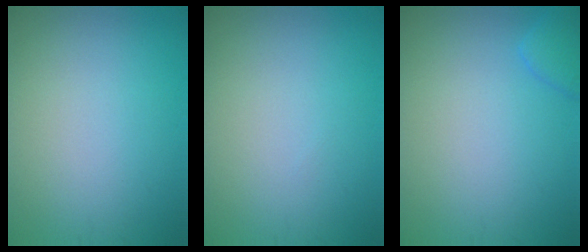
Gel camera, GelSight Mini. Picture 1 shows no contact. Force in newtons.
{"total": 0.0}
{"total": 1.6, "press": 1.6, "slide": 0.1}